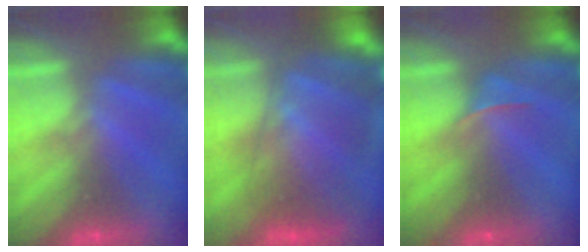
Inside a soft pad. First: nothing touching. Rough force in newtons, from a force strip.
{"total": 8.8}
{"total": 2.6}